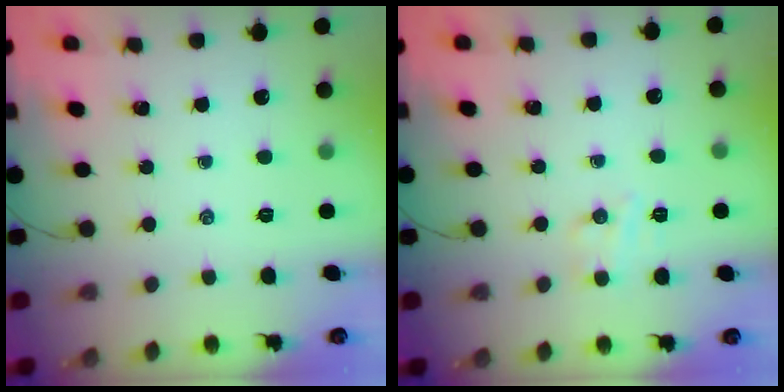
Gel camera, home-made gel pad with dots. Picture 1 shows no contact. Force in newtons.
{"total": 4.8, "press": 4.7, "slide": 0.9}